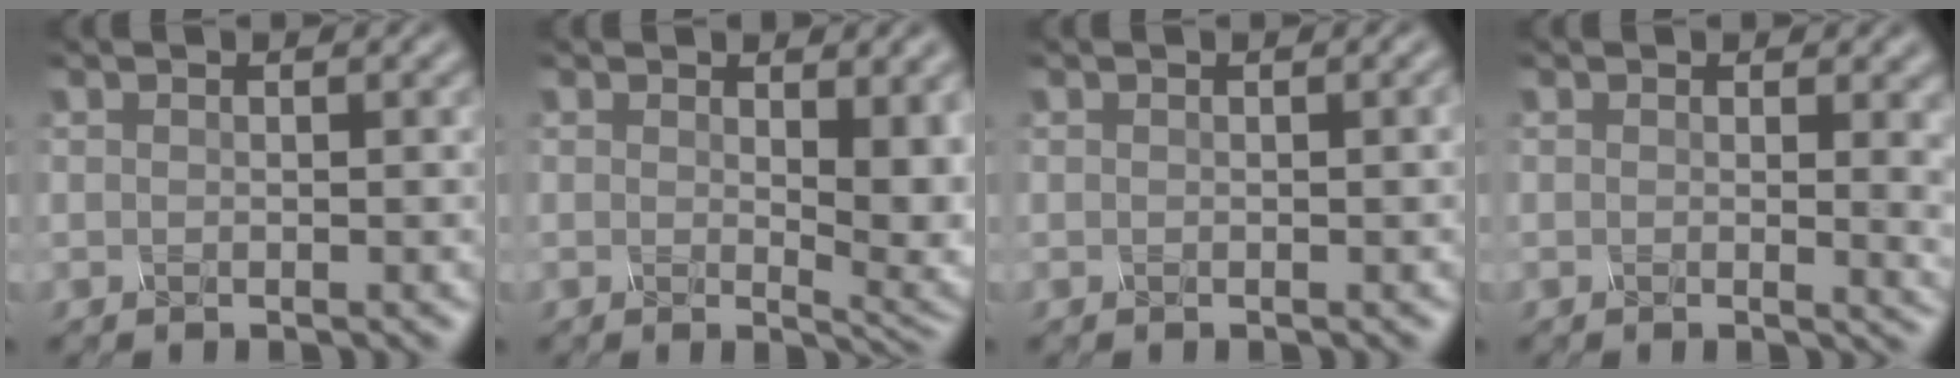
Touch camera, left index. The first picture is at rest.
{"total": 5.1, "force": [0.8, 1.8, 4.7], "torque": [-0.059, -0.011, 0.018]}
{"total": 0.8, "force": [0.0, 0.1, 0.8], "torque": [-0.008, 0.005, 0.000]}
{"total": 3.5, "force": [0.5, 1.3, 3.2], "torque": [-0.026, -0.004, 0.007]}